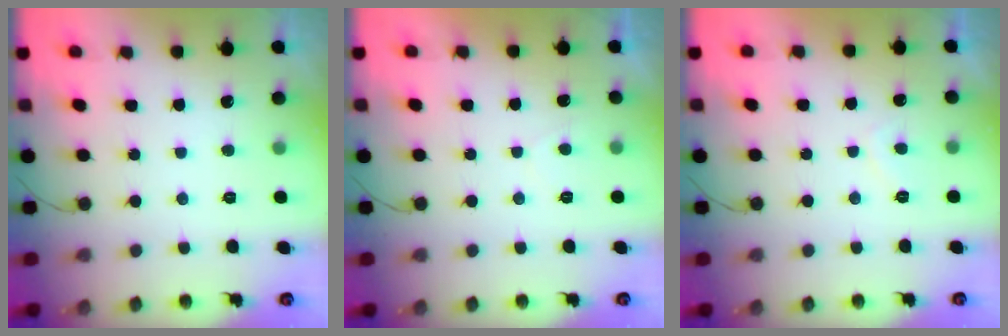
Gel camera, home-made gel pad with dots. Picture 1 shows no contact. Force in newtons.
{"total": 1.0, "press": 0.8, "slide": 0.6}
{"total": 1.5, "press": 1.3, "slide": 0.7}